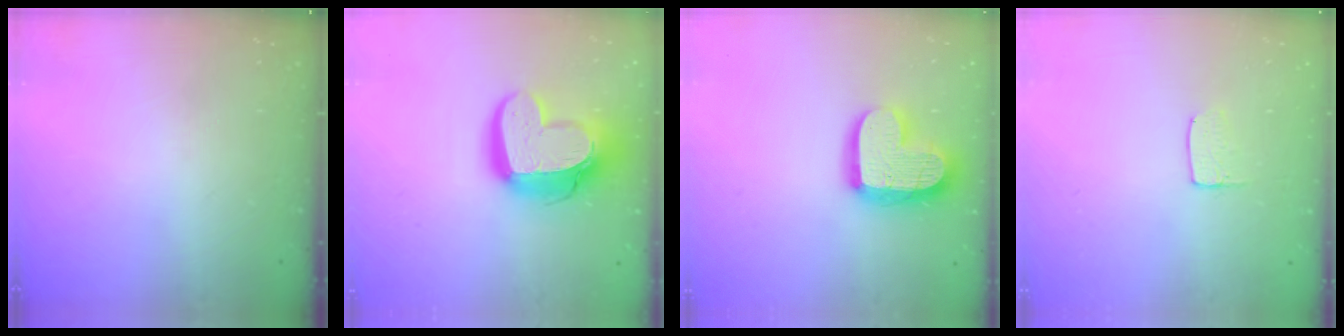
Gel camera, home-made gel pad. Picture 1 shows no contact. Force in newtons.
{"total": 18.9, "press": 18.8, "slide": 1.6}
{"total": 17.0, "press": 16.9, "slide": 1.4}
{"total": 3.6, "press": 3.6, "slide": 0.3}